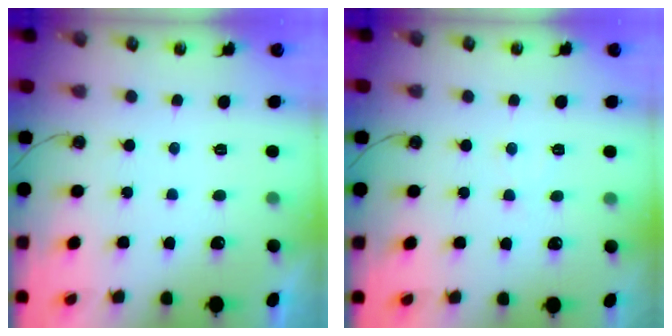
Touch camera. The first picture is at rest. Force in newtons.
{"total": 3.2, "press": 3.2, "slide": 0.5}